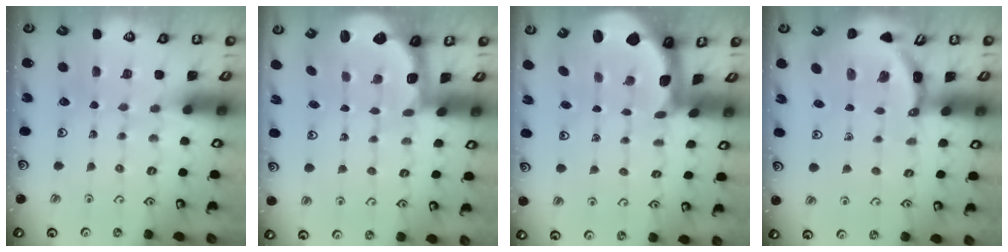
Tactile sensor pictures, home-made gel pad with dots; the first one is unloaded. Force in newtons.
{"total": 2.5, "press": 1.9, "slide": 1.7}
{"total": 1.8, "press": 1.8, "slide": 0.4}
{"total": 4.5, "press": 4.5, "slide": 0.4}